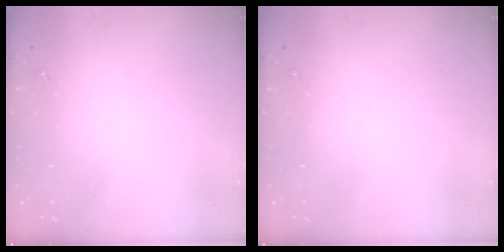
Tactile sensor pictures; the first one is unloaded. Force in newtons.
{"total": 0.0}